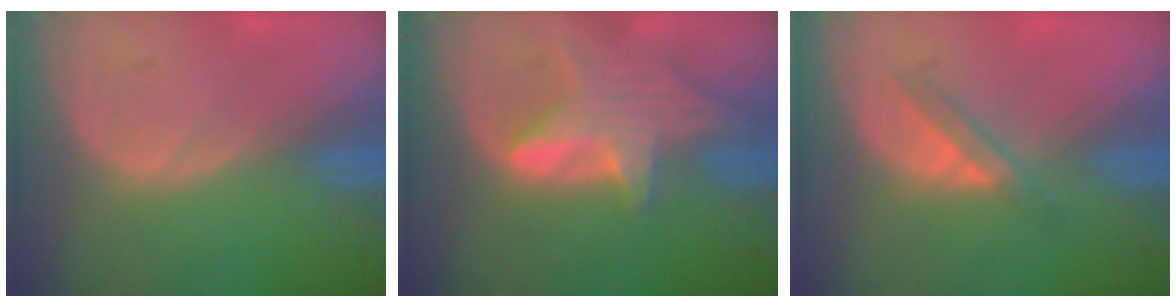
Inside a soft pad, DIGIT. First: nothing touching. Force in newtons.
{"total": 6.6, "press": 6.4, "slide": 1.2}
{"total": 2.9, "press": 2.8, "slide": 1.0}